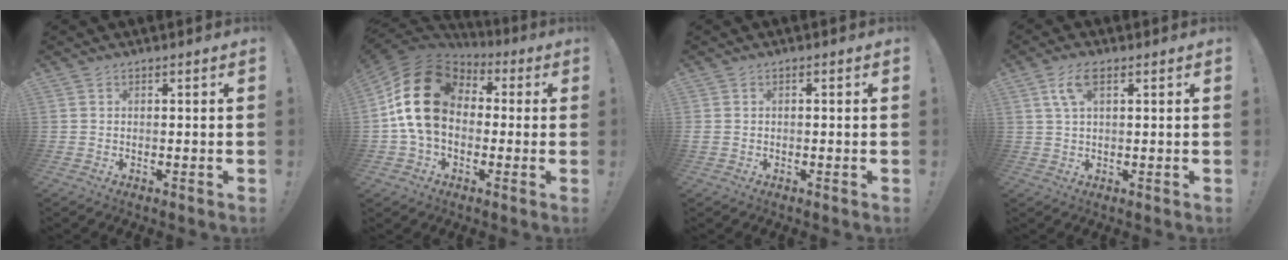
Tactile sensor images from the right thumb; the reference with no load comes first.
{"total": 20.5, "force": [3.1, 14.8, 13.9], "torque": [-0.243, 0.013, 0.062]}
{"total": 0.9, "force": [-0.5, 0.3, 0.6], "torque": [-0.013, 0.003, -0.009]}
{"total": 5.9, "force": [2.5, 2.6, 4.7], "torque": [-0.088, 0.006, 0.045]}